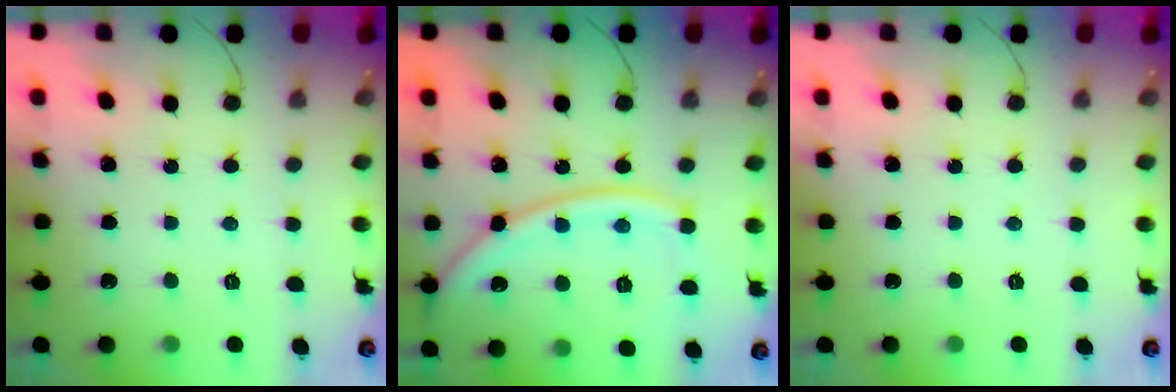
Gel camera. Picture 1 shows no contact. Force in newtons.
{"total": 13.5, "press": 13.4, "slide": 1.8}
{"total": 0.0}